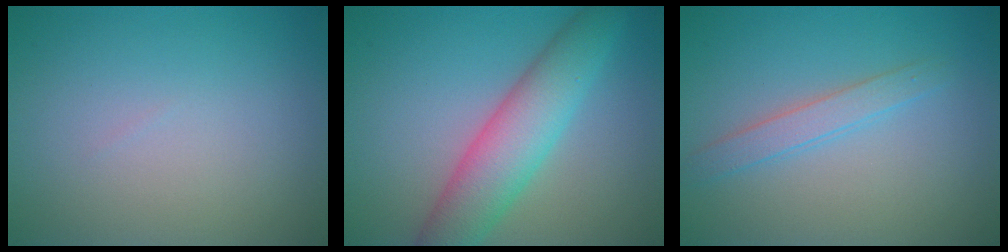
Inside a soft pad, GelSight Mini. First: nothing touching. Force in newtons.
{"total": 6.2, "press": 6.2, "slide": 0.2}
{"total": 2.0, "press": 2.0, "slide": 0.2}